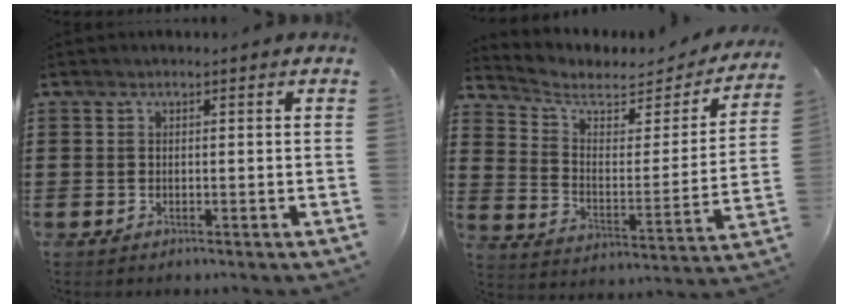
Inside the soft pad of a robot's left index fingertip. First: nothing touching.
{"total": 5.1, "force": [3.9, 2.3, 2.3], "torque": [-0.070, -0.021, 0.064]}